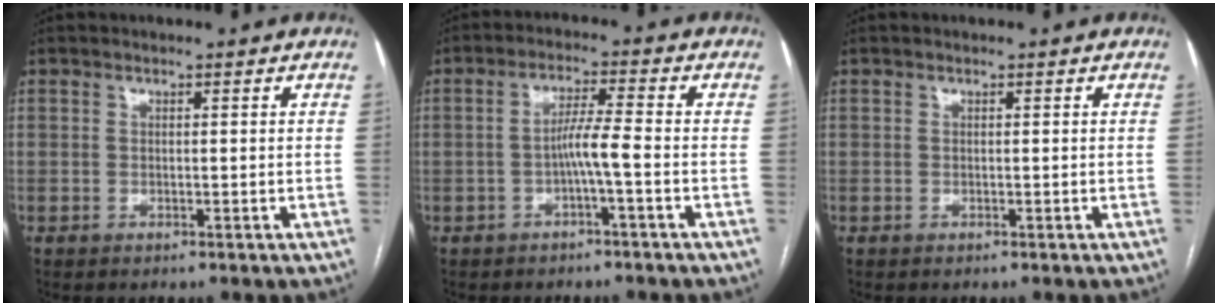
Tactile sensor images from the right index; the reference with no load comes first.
{"total": 2.7, "force": [-1.0, -0.1, 2.5], "torque": [-0.042, 0.005, -0.019]}
{"total": 0.0}